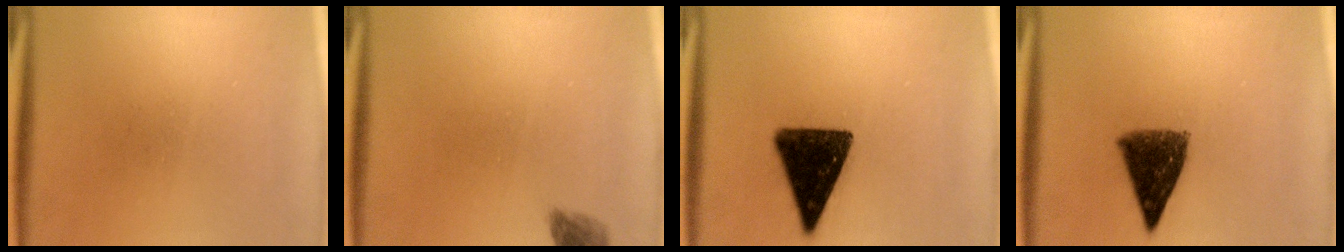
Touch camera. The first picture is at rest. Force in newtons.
{"total": 2.4}
{"total": 14.3}
{"total": 9.0}